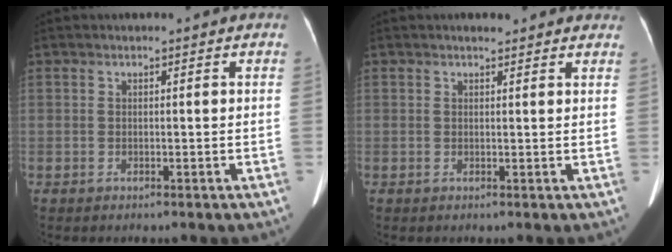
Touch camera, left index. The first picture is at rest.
{"total": 4.1, "force": [3.6, 1.4, 1.5], "torque": [-0.010, 0.015, 0.036]}